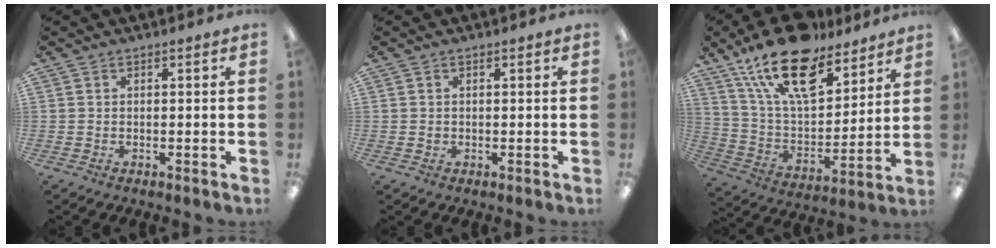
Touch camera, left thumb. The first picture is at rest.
{"total": 0.7, "force": [0.1, 0.7, 0.1], "torque": [-0.002, 0.005, 0.000]}
{"total": 21.3, "force": [14.7, 9.5, 12.1], "torque": [-0.213, -0.085, 0.261]}